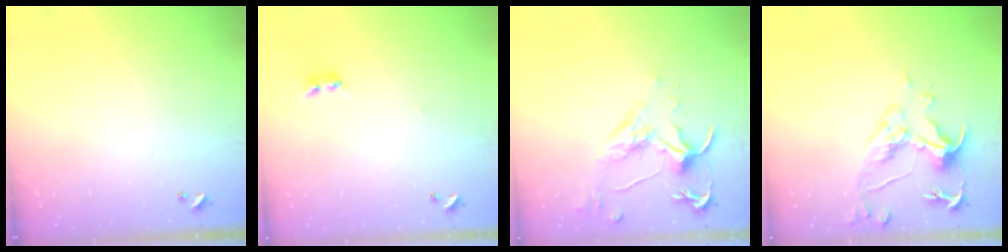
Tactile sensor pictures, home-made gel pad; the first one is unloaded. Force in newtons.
{"total": 2.2, "press": 2.2, "slide": 0.4}
{"total": 1.6, "press": 1.4, "slide": 0.7}
{"total": 6.9, "press": 6.8, "slide": 1.5}